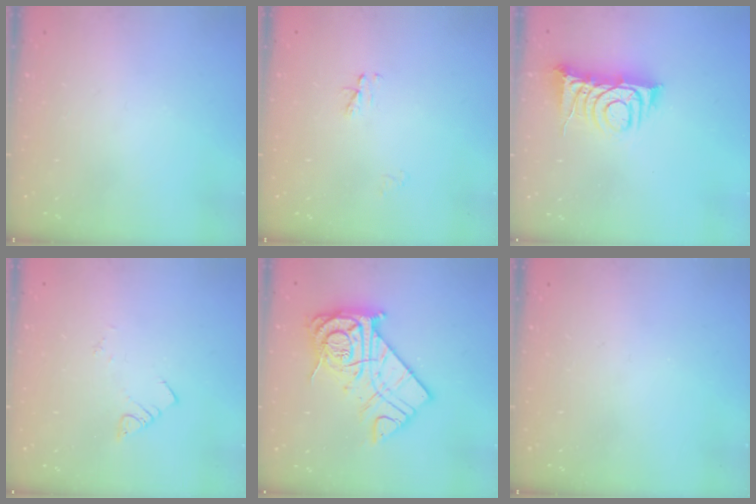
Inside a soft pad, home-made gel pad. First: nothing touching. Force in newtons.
{"total": 3.1, "press": 3.1, "slide": 0.3}
{"total": 9.4, "press": 9.4, "slide": 1.0}
{"total": 2.0, "press": 2.0, "slide": 0.1}
{"total": 17.8, "press": 17.7, "slide": 1.6}
{"total": 0.0}